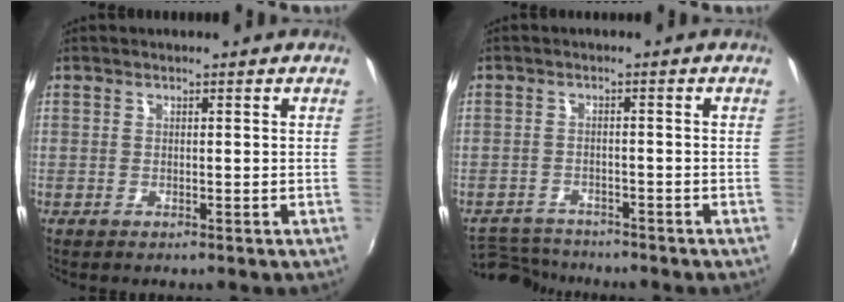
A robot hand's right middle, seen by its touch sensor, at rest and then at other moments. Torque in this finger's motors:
{"motor_torque": [-0.36, -0.37, -0.11, -0.03]}